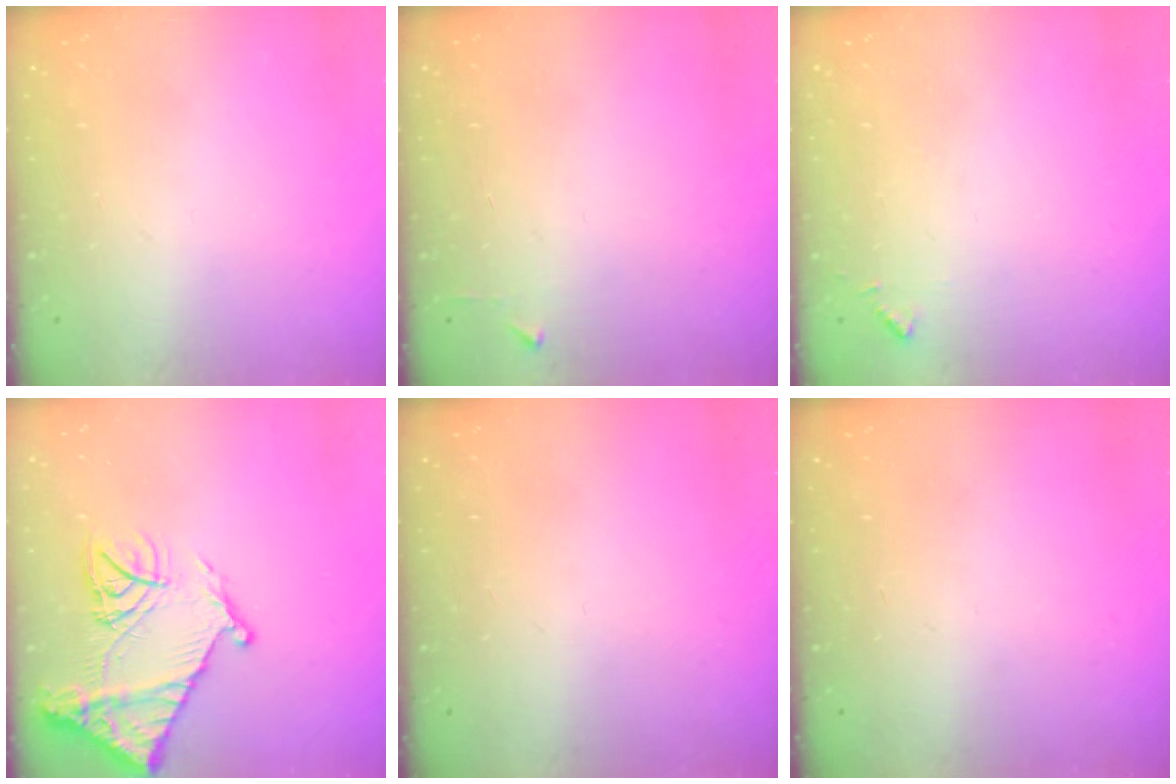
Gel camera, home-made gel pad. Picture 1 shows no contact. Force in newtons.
{"total": 2.4, "press": 2.4, "slide": 0.3}
{"total": 5.8, "press": 5.7, "slide": 0.7}
{"total": 17.2, "press": 17.1, "slide": 1.7}
{"total": 0.0}
{"total": 0.0}